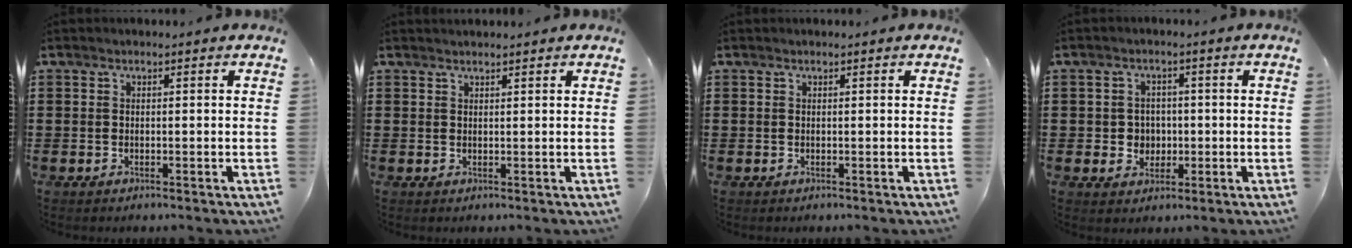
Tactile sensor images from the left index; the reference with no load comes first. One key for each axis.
{"total": 0.9, "fx": 0.9, "fy": 0.0, "fz": 0.2, "tx": -0.005, "ty": -0.002, "tz": 0.017}
{"total": 0.0}
{"total": 3.2, "fx": -0.2, "fy": 3.1, "fz": 1.0, "tx": -0.025, "ty": 0.003, "tz": -0.009}